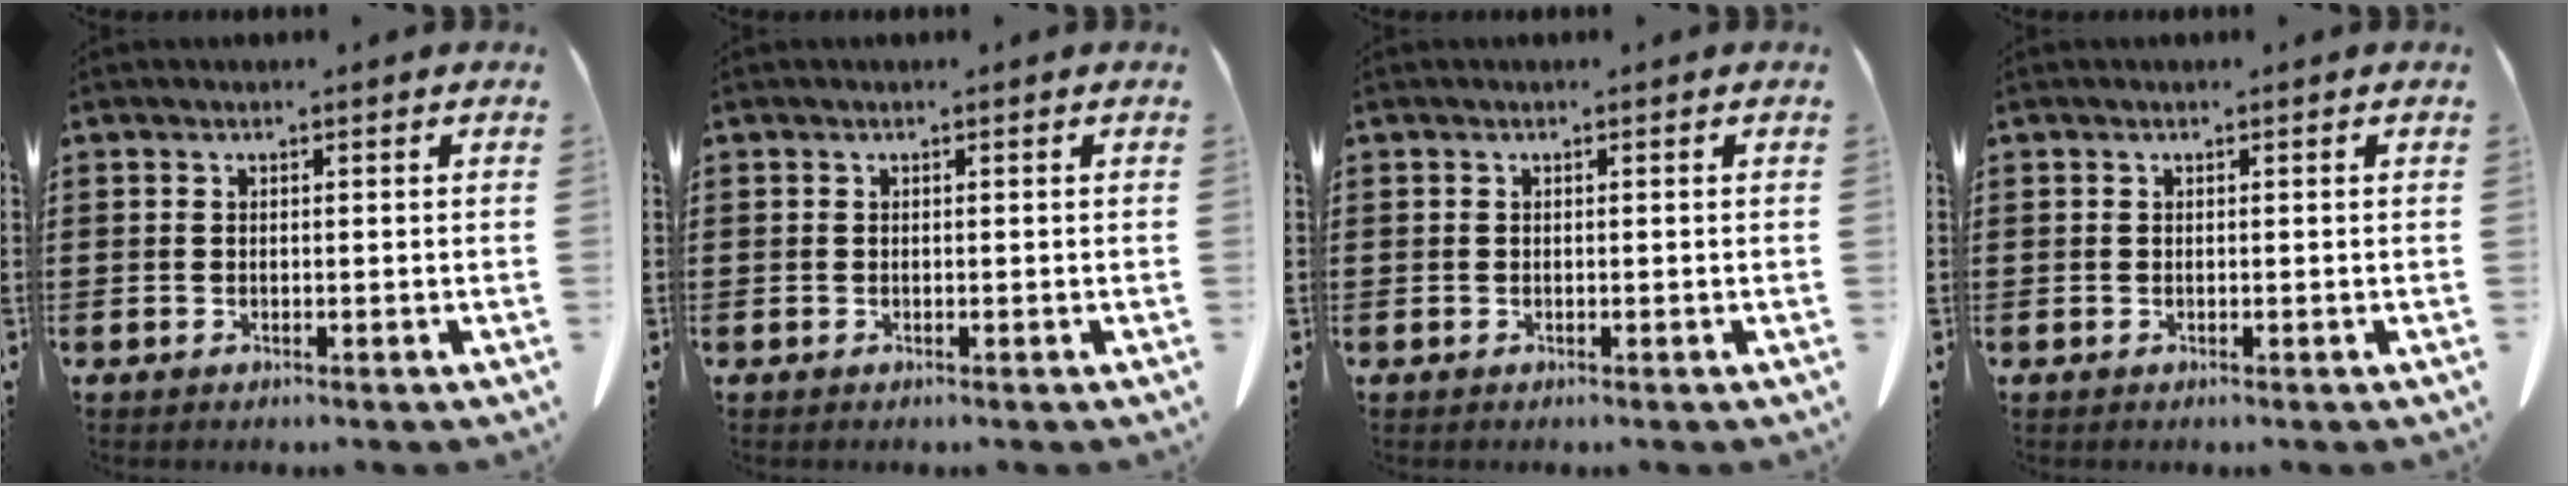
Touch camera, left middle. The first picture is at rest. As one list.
[{"total": 0.0}, {"total": 0.0}, {"total": 0.0}]